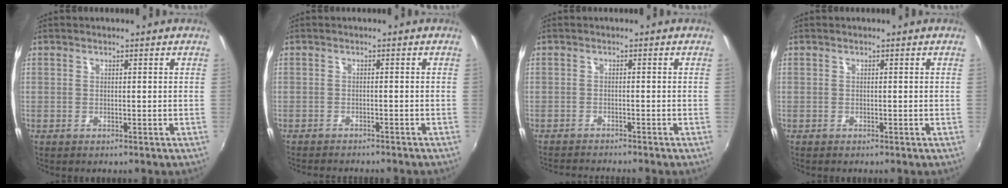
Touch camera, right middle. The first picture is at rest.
{"total": 5.6, "force": [-5.1, 1.0, 2.0], "torque": [-0.051, -0.017, -0.076]}
{"total": 4.7, "force": [-4.5, -0.2, 1.3], "torque": [-0.037, -0.016, -0.077]}
{"total": 0.0}